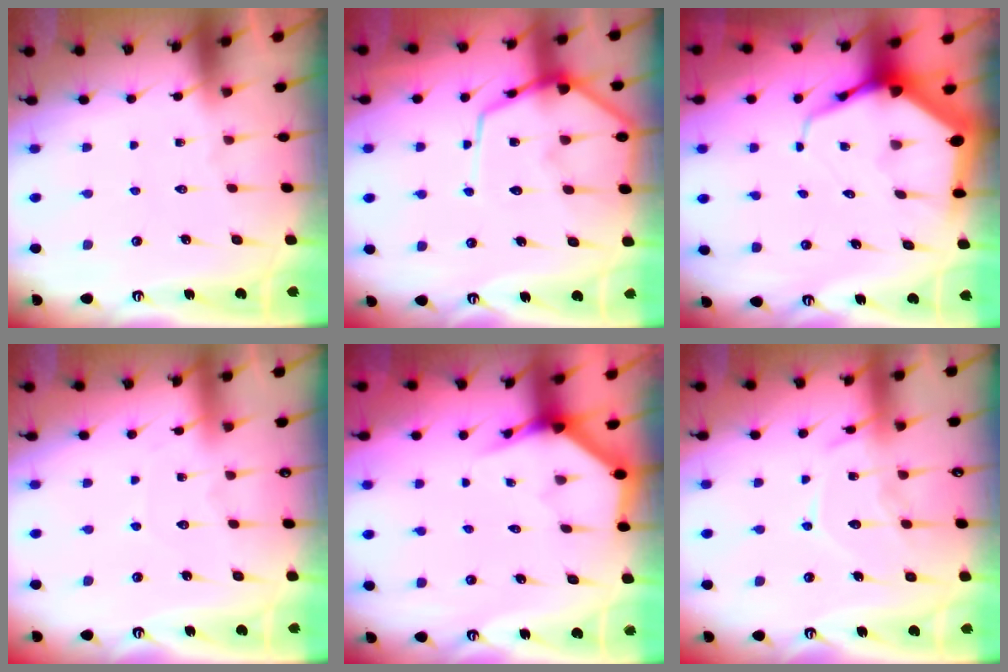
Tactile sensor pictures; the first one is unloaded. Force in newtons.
{"total": 12.4, "press": 12.4, "slide": 1.1}
{"total": 9.0, "press": 9.0, "slide": 1.0}
{"total": 2.9, "press": 2.9, "slide": 0.3}
{"total": 4.0, "press": 4.0, "slide": 0.2}
{"total": 12.2, "press": 12.2, "slide": 1.1}